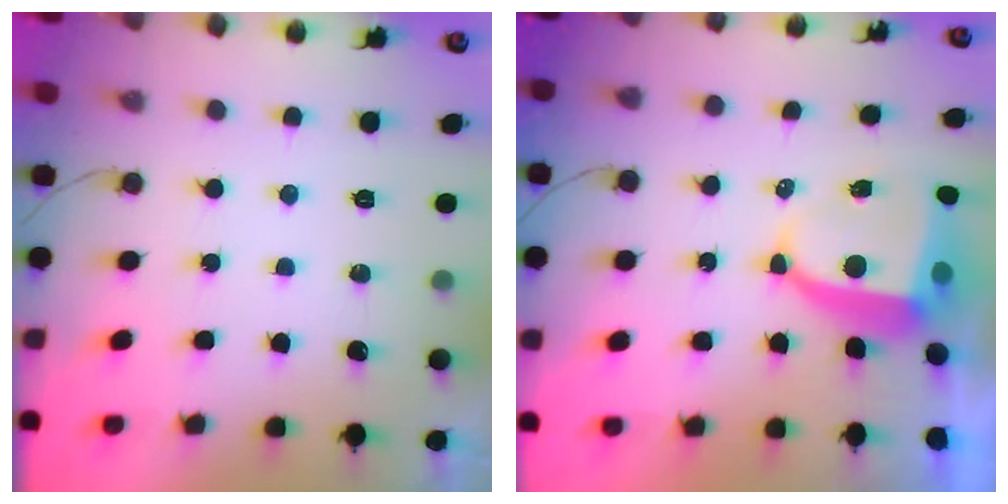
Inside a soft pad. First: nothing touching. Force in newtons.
{"total": 7.7, "press": 7.6, "slide": 1.1}